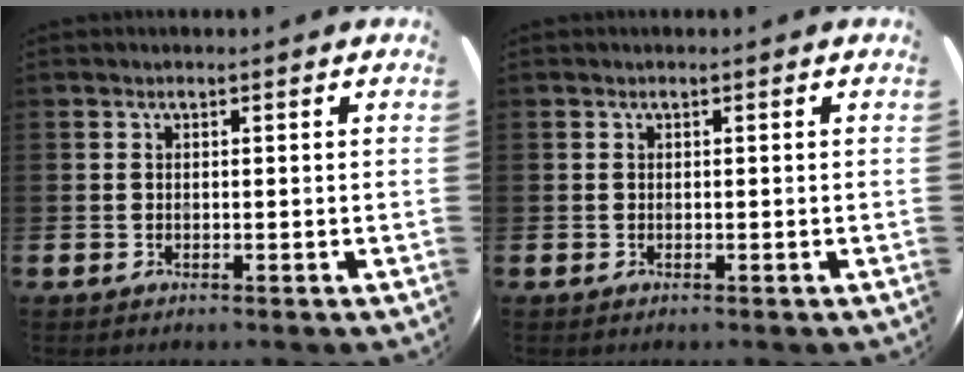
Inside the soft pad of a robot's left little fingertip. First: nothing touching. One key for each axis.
{"total": 0.0}